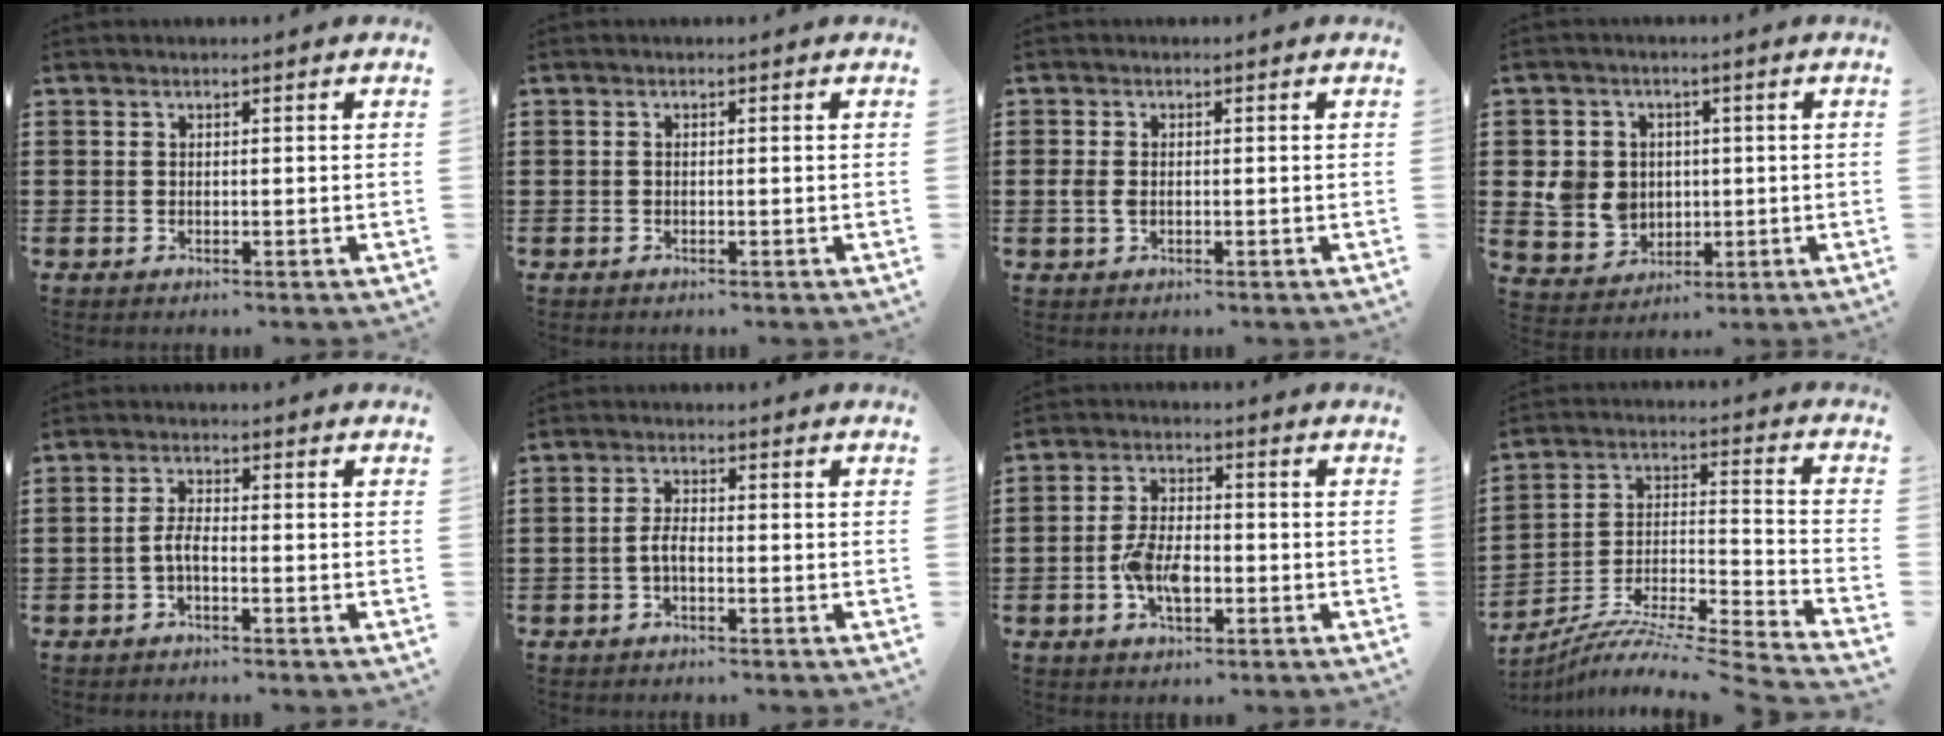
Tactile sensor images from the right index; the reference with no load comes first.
{"total": 0.0}
{"total": 2.1, "force": [-0.2, 1.3, 1.6], "torque": [-0.039, 0.002, -0.006]}
{"total": 6.1, "force": [0.6, 5.7, 2.0], "torque": [-0.060, 0.018, 0.013]}
{"total": 2.8, "force": [-1.1, 0.7, 2.5], "torque": [-0.058, -0.002, -0.026]}
{"total": 2.6, "force": [-0.9, 0.9, 2.3], "torque": [-0.057, -0.002, -0.022]}
{"total": 6.3, "force": [-1.9, 3.1, 5.1], "torque": [-0.112, 0.000, -0.038]}
{"total": 7.4, "force": [-6.7, -0.1, 3.2], "torque": [-0.055, -0.004, -0.139]}